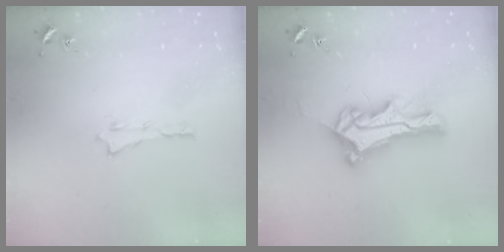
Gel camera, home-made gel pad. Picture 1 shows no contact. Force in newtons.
{"total": 10.8, "press": 10.8, "slide": 0.8}